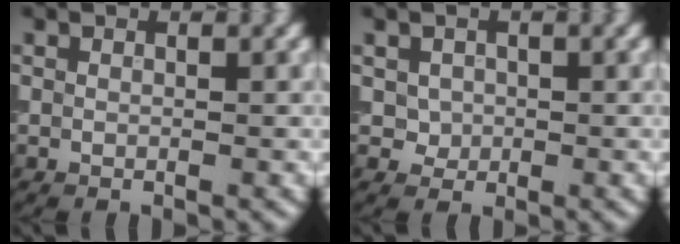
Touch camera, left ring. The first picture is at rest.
{"total": 2.4, "force": [0.5, 2.0, 1.1], "torque": [-0.028, 0.004, 0.018]}